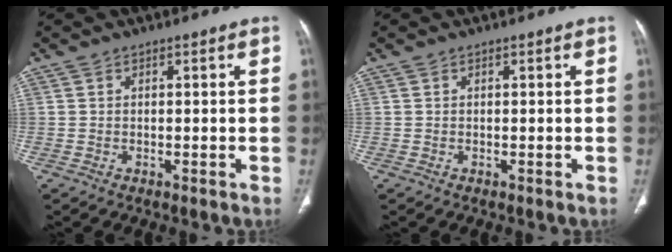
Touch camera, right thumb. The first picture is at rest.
{"total": 0.0}